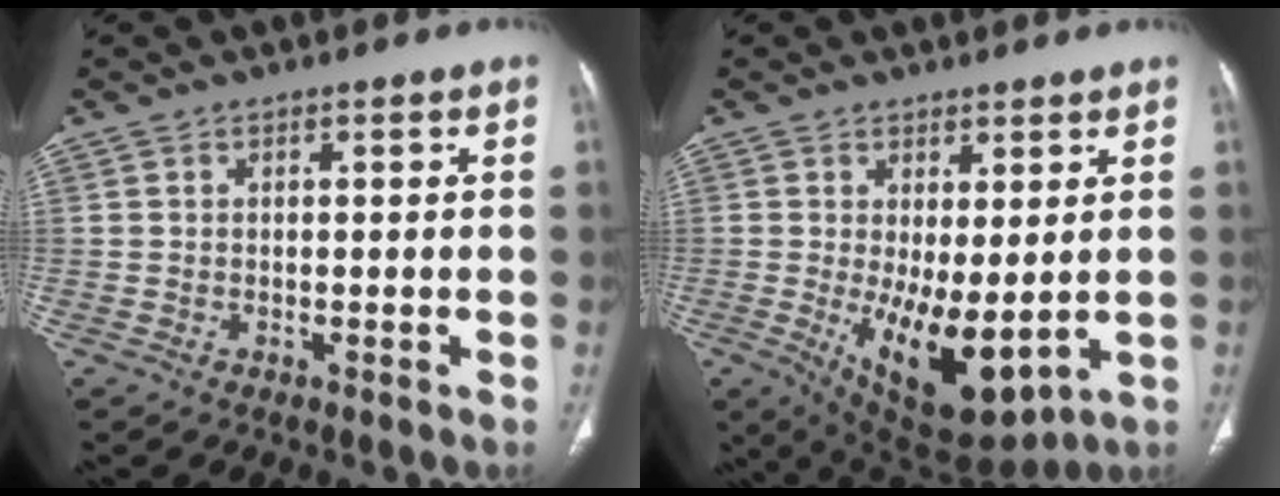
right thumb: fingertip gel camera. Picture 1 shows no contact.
{"total": 12.0, "force": [-0.9, 5.1, 10.8], "torque": [-0.170, -0.028, 0.008]}